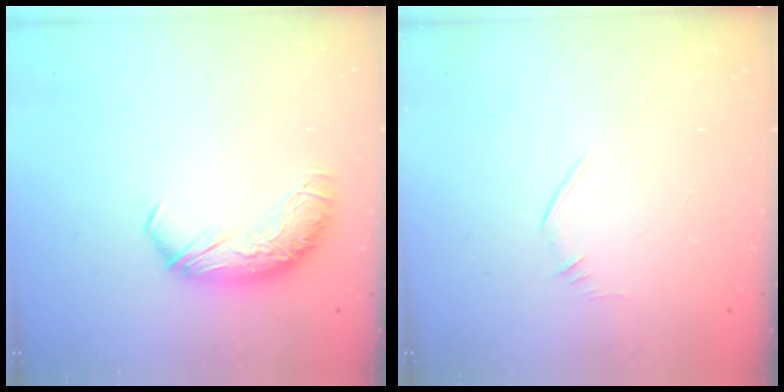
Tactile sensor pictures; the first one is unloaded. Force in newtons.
{"total": 6.1, "press": 6.0, "slide": 1.1}